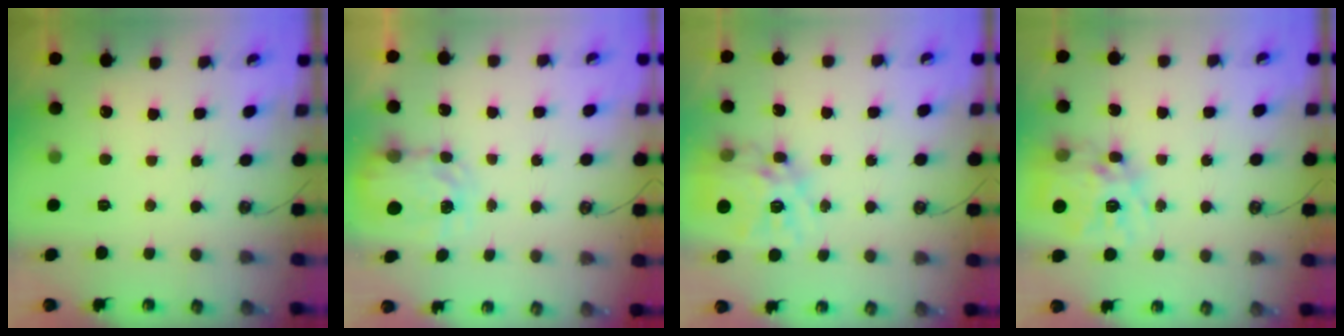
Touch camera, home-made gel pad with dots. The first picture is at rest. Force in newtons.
{"total": 4.5, "press": 4.5, "slide": 0.3}
{"total": 16.1, "press": 16.1, "slide": 1.6}
{"total": 16.1, "press": 16.0, "slide": 1.5}